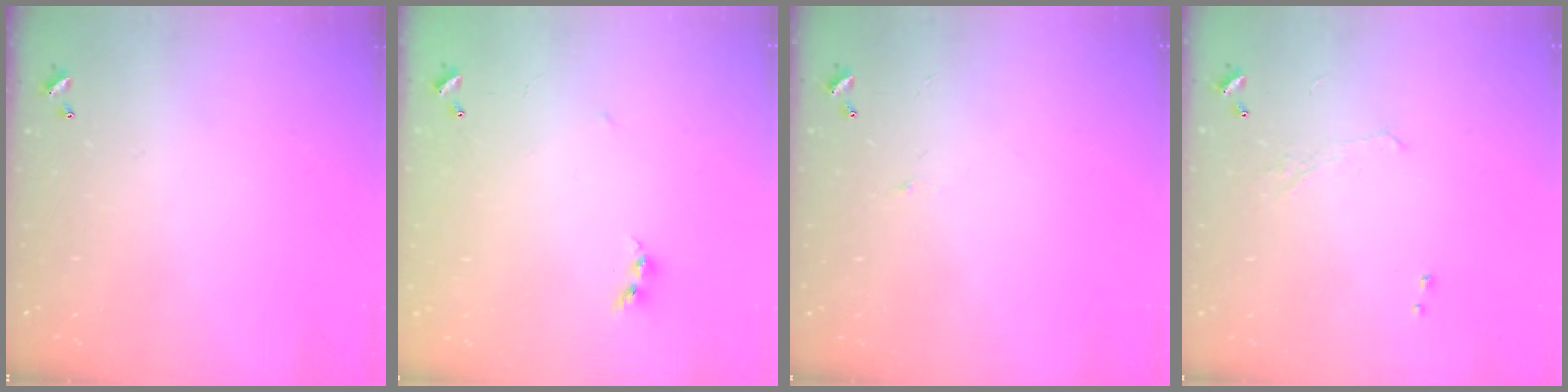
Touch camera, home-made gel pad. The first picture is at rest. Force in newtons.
{"total": 5.2, "press": 5.2, "slide": 0.6}
{"total": 0.8, "press": 0.6, "slide": 0.6}
{"total": 0.9, "press": 0.7, "slide": 0.5}